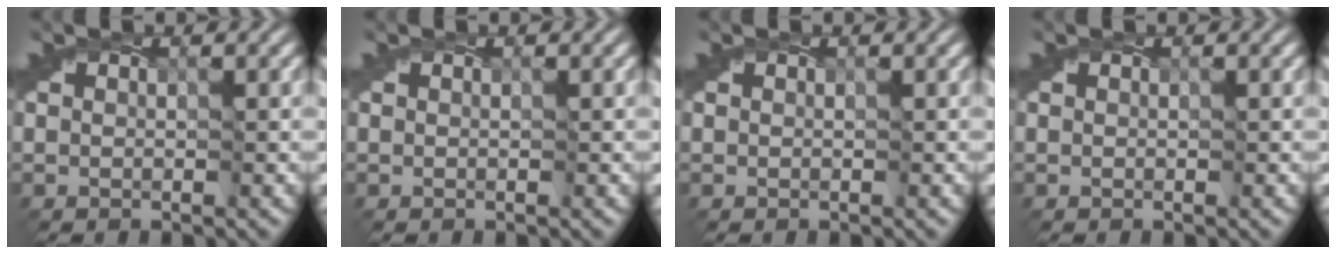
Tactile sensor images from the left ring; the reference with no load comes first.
{"total": 0.0}
{"total": 0.0}
{"total": 0.0}